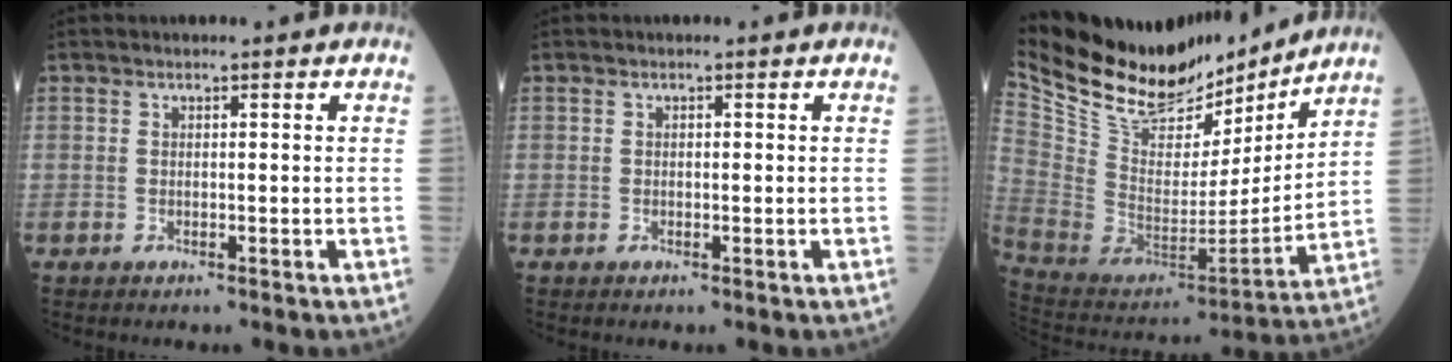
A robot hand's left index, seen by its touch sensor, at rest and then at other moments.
{"total": 0.0}
{"total": 22.4, "force": [19.8, 6.7, 8.1], "torque": [-0.160, -0.020, 0.333]}